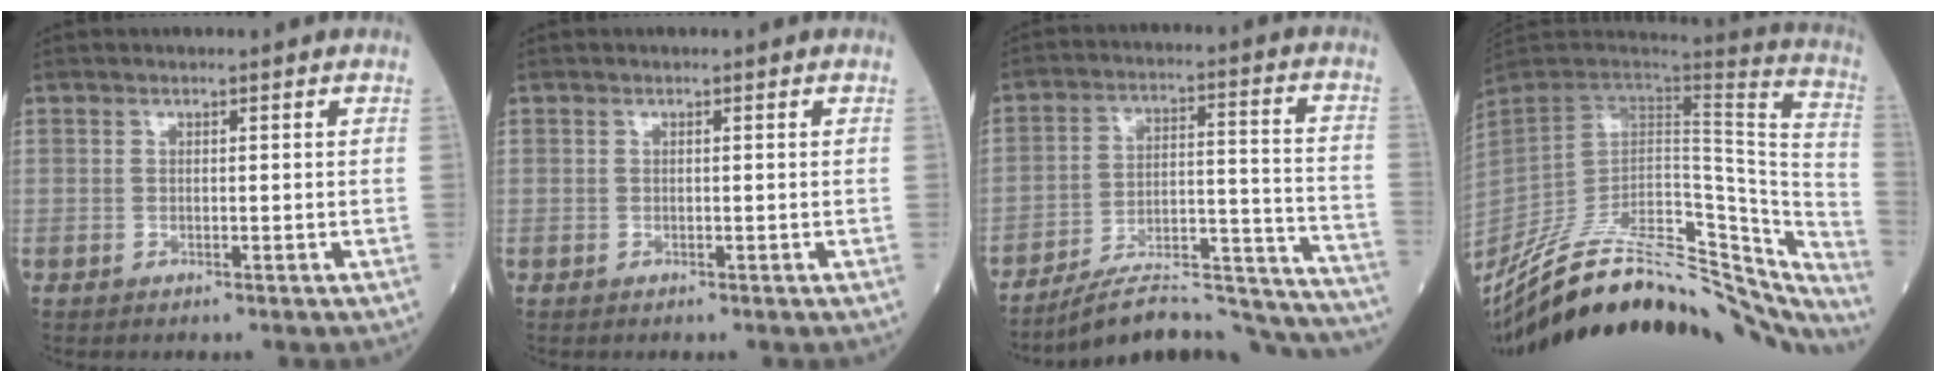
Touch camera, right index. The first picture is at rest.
{"total": 0.0}
{"total": 24.9, "force": [-23.1, 3.1, 8.9], "torque": [-0.068, 0.028, -0.327]}
{"total": 41.5, "force": [-33.8, 11.2, 21.3], "torque": [-0.305, -0.054, -0.476]}